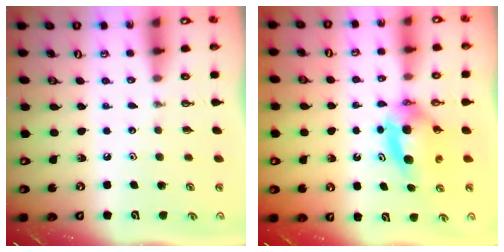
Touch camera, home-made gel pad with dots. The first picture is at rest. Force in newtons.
{"total": 8.7, "press": 5.0, "slide": 7.1}